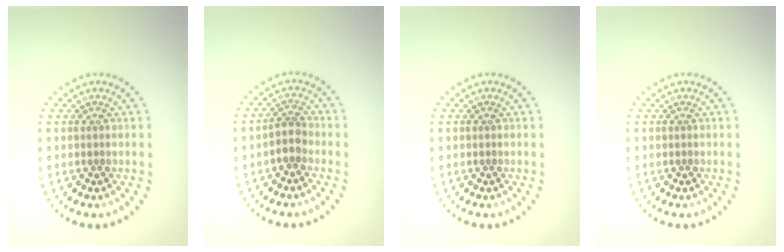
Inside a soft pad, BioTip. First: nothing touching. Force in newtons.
{"total": 1.7, "press": 1.5, "slide": 0.8}
{"total": 0.0}
{"total": 0.0}